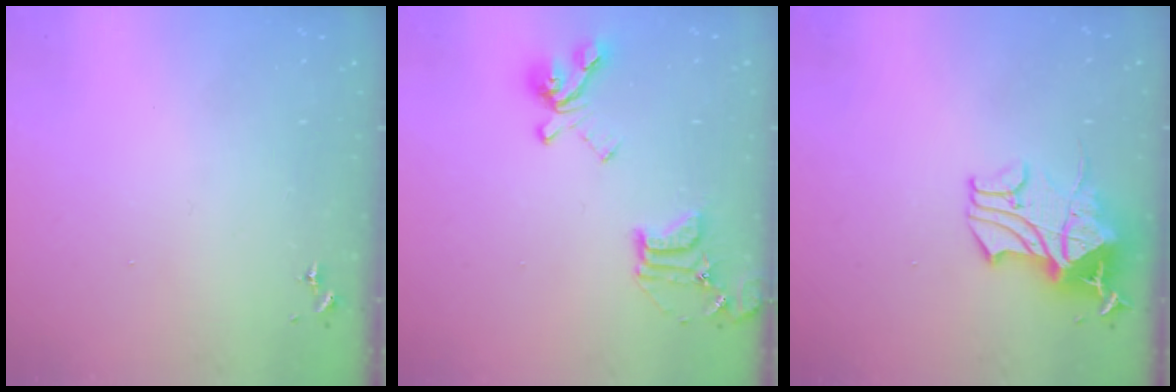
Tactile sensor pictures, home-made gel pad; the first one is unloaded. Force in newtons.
{"total": 18.0, "press": 17.9, "slide": 1.9}
{"total": 18.0, "press": 18.0, "slide": 0.2}